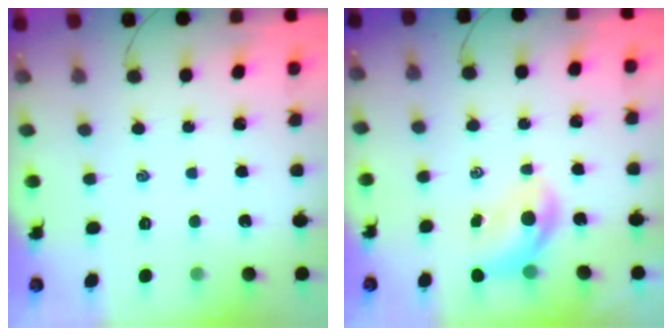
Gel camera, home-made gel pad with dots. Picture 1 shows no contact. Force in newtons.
{"total": 5.4, "press": 5.4, "slide": 0.5}